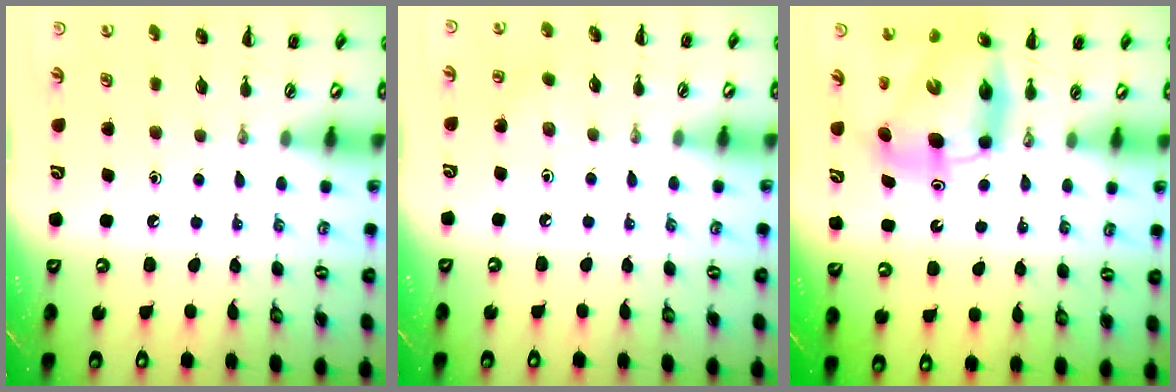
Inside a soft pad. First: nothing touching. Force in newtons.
{"total": 4.7, "press": 4.6, "slide": 1.3}
{"total": 9.5, "press": 9.1, "slide": 2.8}